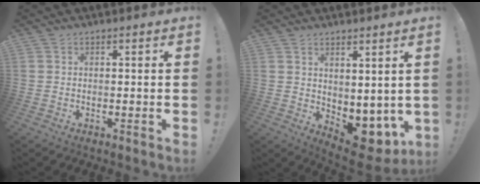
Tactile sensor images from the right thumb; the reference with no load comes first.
{"total": 5.5, "force": [0.7, 4.2, 3.5], "torque": [-0.021, -0.027, 0.024]}